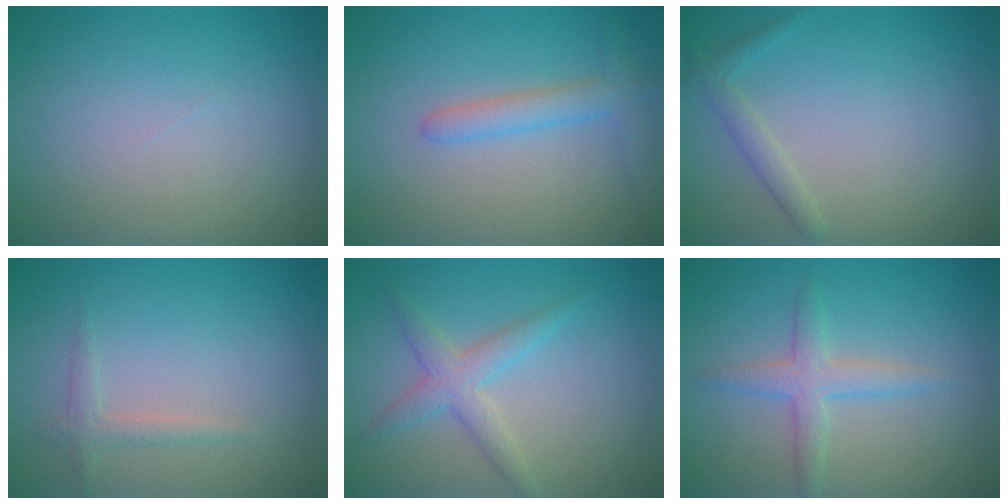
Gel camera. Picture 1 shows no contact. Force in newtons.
{"total": 2.5, "press": 2.5, "slide": 0.2}
{"total": 1.5, "press": 1.5, "slide": 0.1}
{"total": 1.3, "press": 1.3, "slide": 0.1}
{"total": 2.8, "press": 2.8, "slide": 0.0}
{"total": 2.7, "press": 2.7, "slide": 0.1}